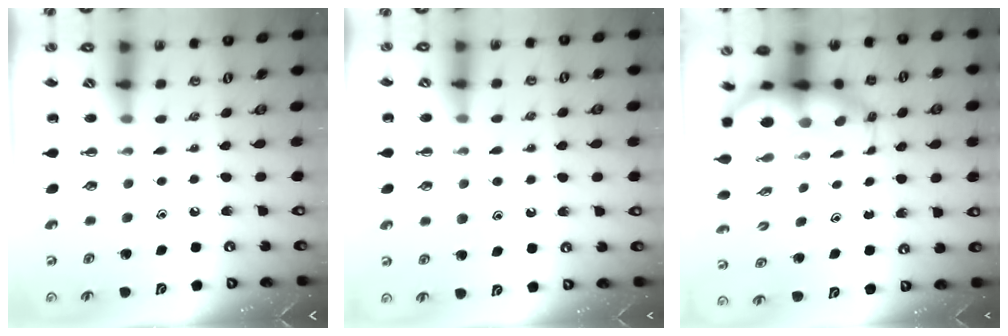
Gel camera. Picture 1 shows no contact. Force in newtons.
{"total": 8.0, "press": 8.0, "slide": 1.0}
{"total": 7.9, "press": 7.7, "slide": 1.9}